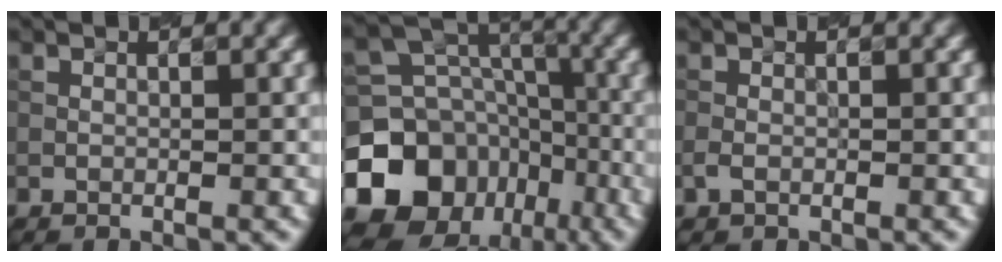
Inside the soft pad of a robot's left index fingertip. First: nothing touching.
{"total": 13.8, "force": [-6.7, 11.0, 5.0], "torque": [-0.121, -0.011, -0.119]}
{"total": 1.0, "force": [-0.4, 0.6, 0.7], "torque": [-0.015, 0.000, -0.009]}